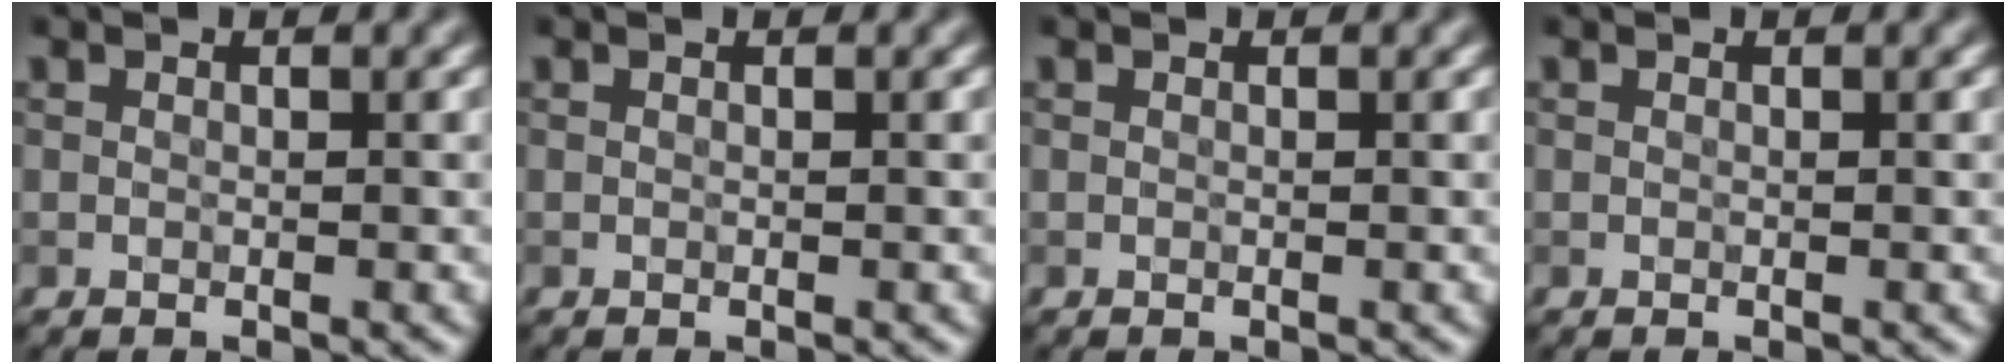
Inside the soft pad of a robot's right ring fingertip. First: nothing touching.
{"total": 0.0}
{"total": 0.0}
{"total": 0.0}